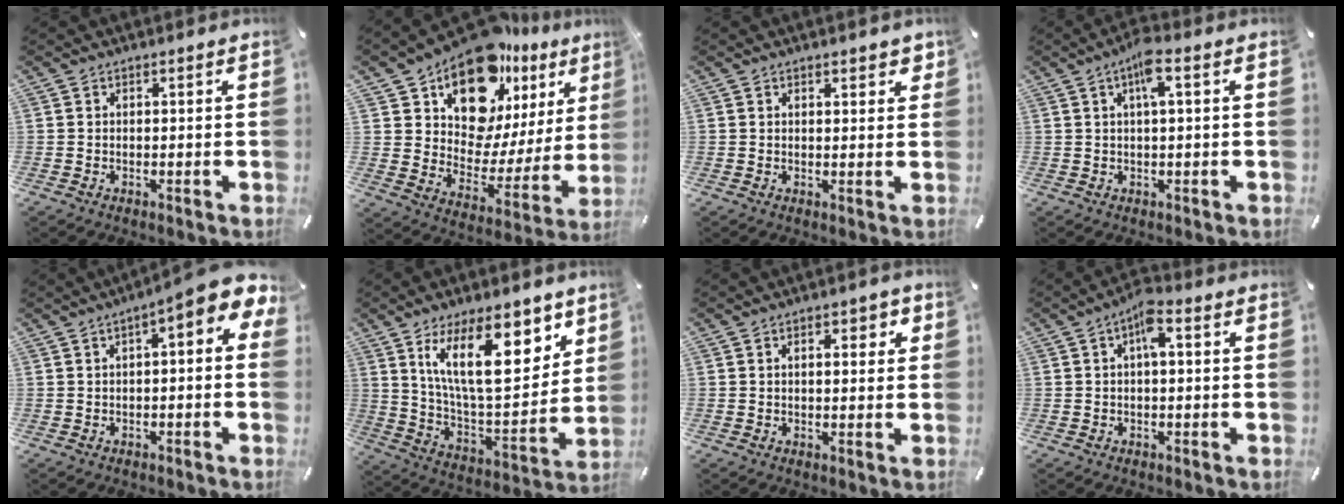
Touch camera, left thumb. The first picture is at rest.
{"total": 18.1, "force": [14.1, 8.7, 7.3], "torque": [-0.129, -0.120, 0.243]}
{"total": 1.9, "force": [1.4, 1.0, 0.9], "torque": [-0.011, 0.001, 0.023]}
{"total": 5.7, "force": [1.8, 1.2, 5.3], "torque": [-0.098, 0.003, 0.028]}
{"total": 8.0, "force": [3.2, 2.3, 7.0], "torque": [-0.102, -0.031, 0.052]}
{"total": 21.7, "force": [11.1, 9.1, 16.2], "torque": [-0.278, -0.048, 0.180]}
{"total": 3.4, "force": [0.9, 1.7, 2.8], "torque": [-0.035, 0.000, 0.006]}
{"total": 5.3, "force": [0.9, 2.1, 4.8], "torque": [-0.086, 0.013, 0.013]}